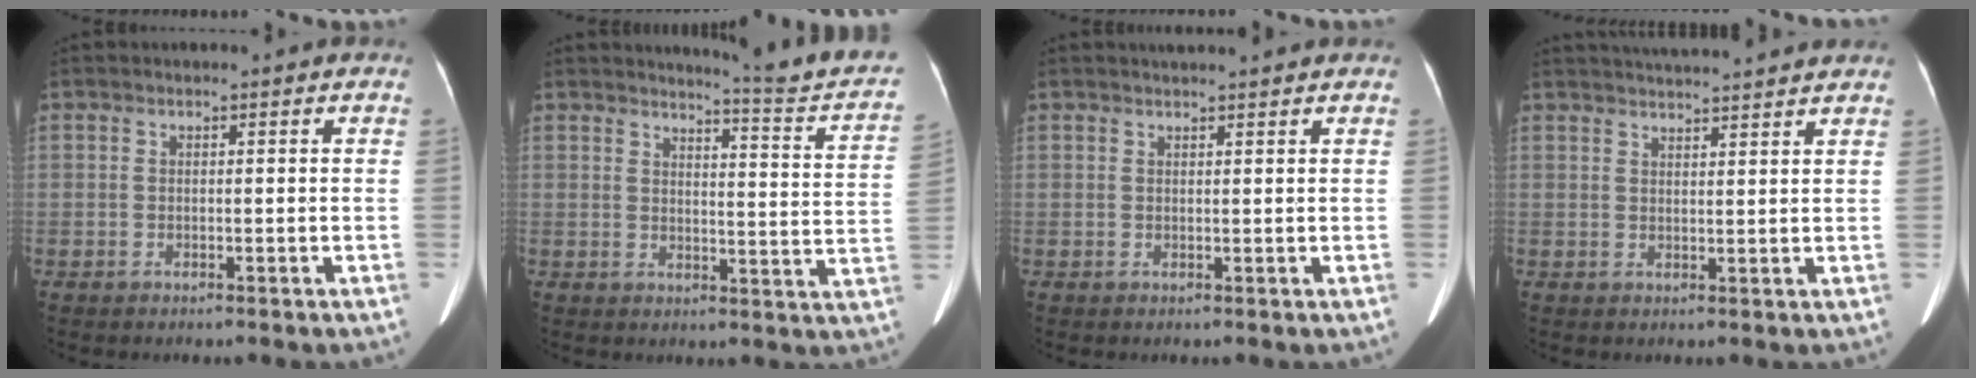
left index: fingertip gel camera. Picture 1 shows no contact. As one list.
[{"total": 12.1, "force": [11.6, -0.7, 3.5], "torque": [-0.037, -0.066, 0.123]}, {"total": 3.7, "force": [3.4, 0.1, 1.5], "torque": [-0.019, 0.023, 0.044]}, {"total": 10.6, "force": [9.9, 0.0, 3.7], "torque": [-0.061, 0.029, 0.132]}]